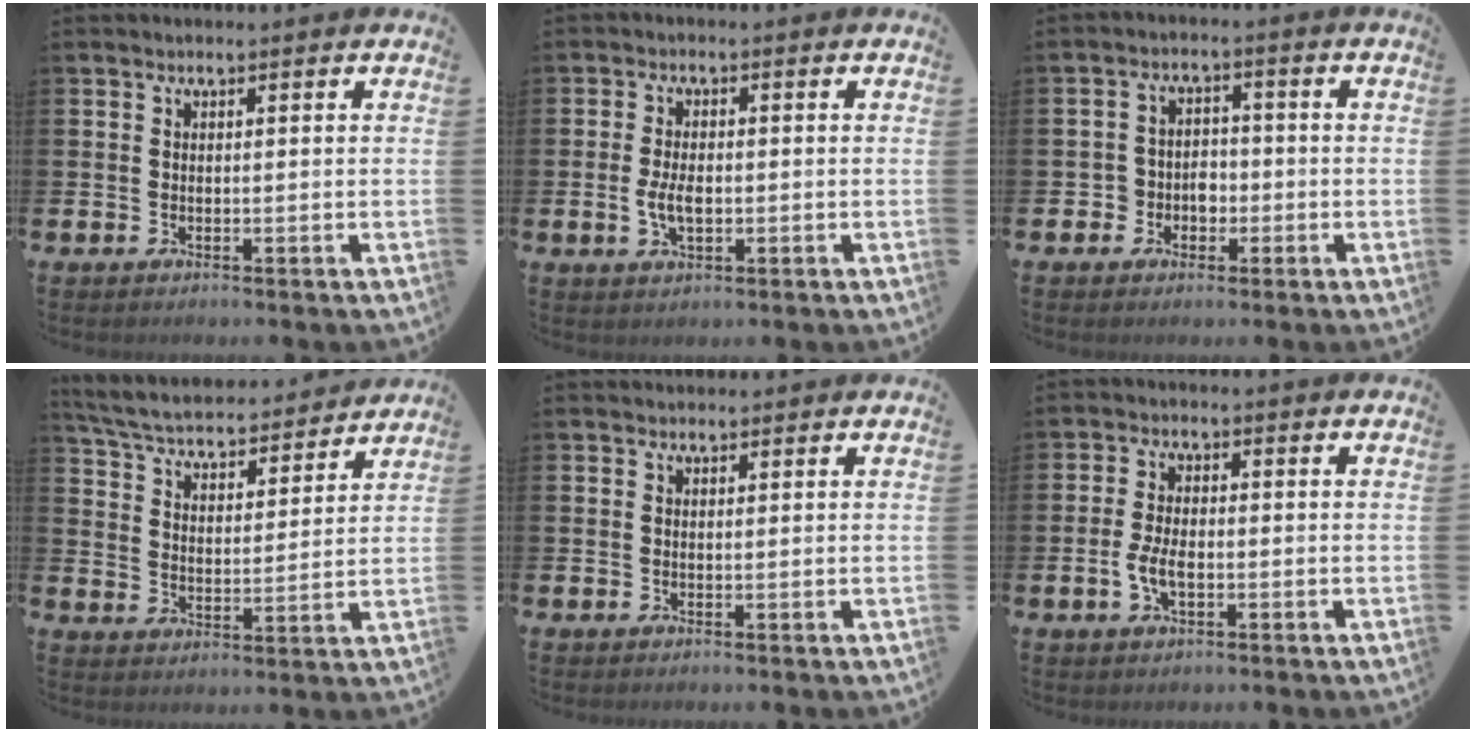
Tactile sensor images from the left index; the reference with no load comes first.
{"total": 3.7, "force": [-0.4, 1.9, 3.1], "torque": [-0.058, 0.004, -0.008]}
{"total": 3.2, "force": [-1.4, 2.8, 0.7], "torque": [-0.023, 0.006, -0.035]}
{"total": 5.4, "force": [5.2, 1.1, 1.2], "torque": [-0.054, -0.043, 0.085]}
{"total": 0.6, "force": [0.6, 0.2, 0.0], "torque": [0.009, -0.003, 0.008]}
{"total": 3.7, "force": [-0.8, 1.8, 3.1], "torque": [-0.062, 0.002, -0.017]}